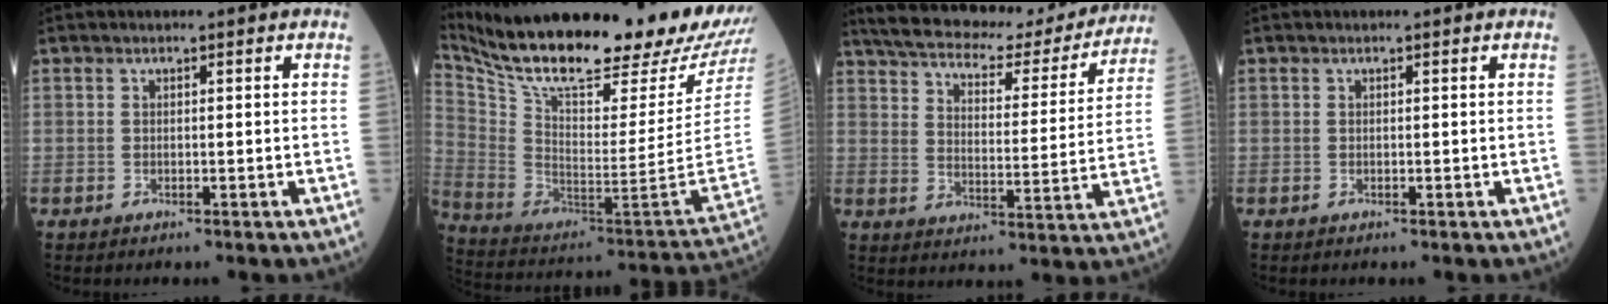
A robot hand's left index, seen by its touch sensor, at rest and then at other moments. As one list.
[{"total": 33.1, "force": [27.2, 4.5, 18.3], "torque": [-0.334, -0.078, 0.397]}, {"total": 24.2, "force": [21.3, 6.4, 9.5], "torque": [-0.162, -0.003, 0.279]}, {"total": 0.0}]